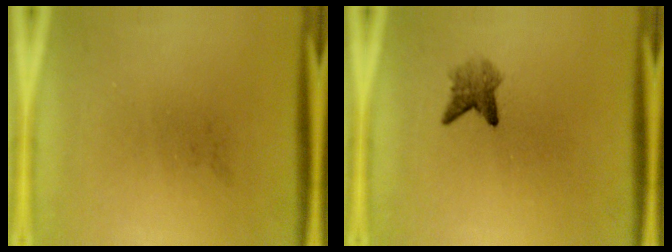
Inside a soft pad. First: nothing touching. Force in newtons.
{"total": 2.6}